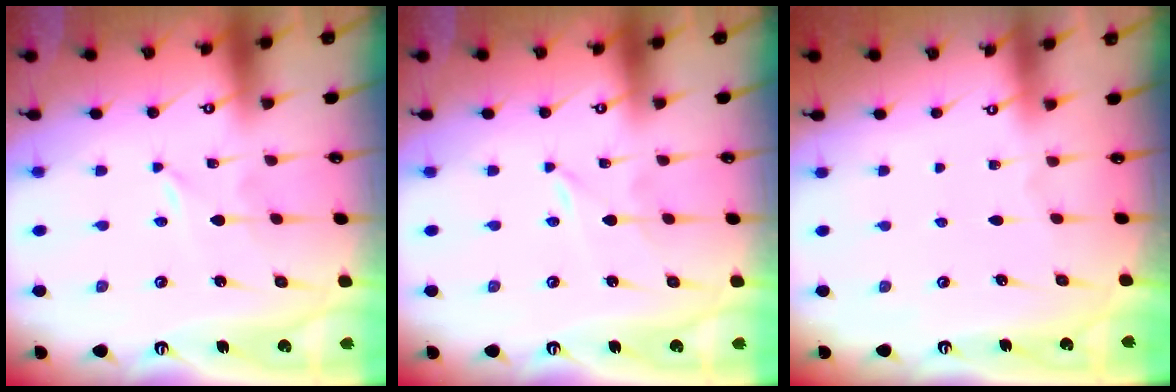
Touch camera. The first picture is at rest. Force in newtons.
{"total": 0.0}
{"total": 0.0}